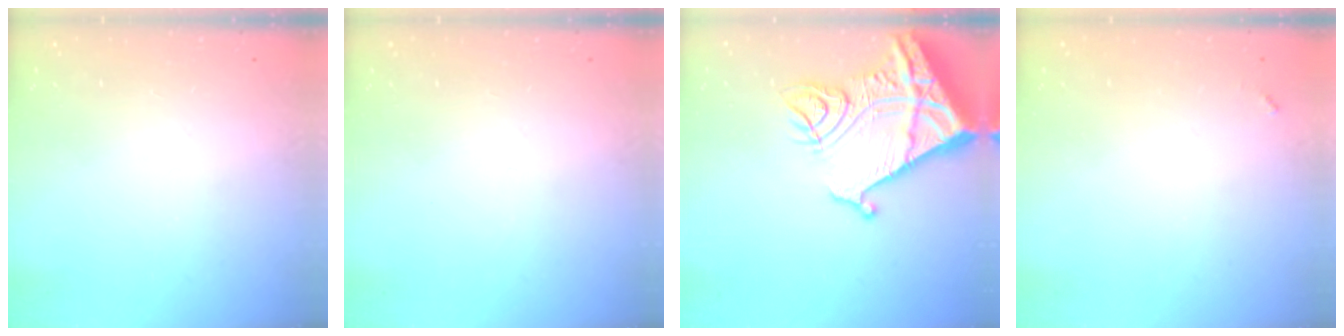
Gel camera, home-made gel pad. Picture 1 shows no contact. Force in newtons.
{"total": 0.0}
{"total": 18.7, "press": 18.6, "slide": 2.1}
{"total": 3.5, "press": 3.5, "slide": 0.2}